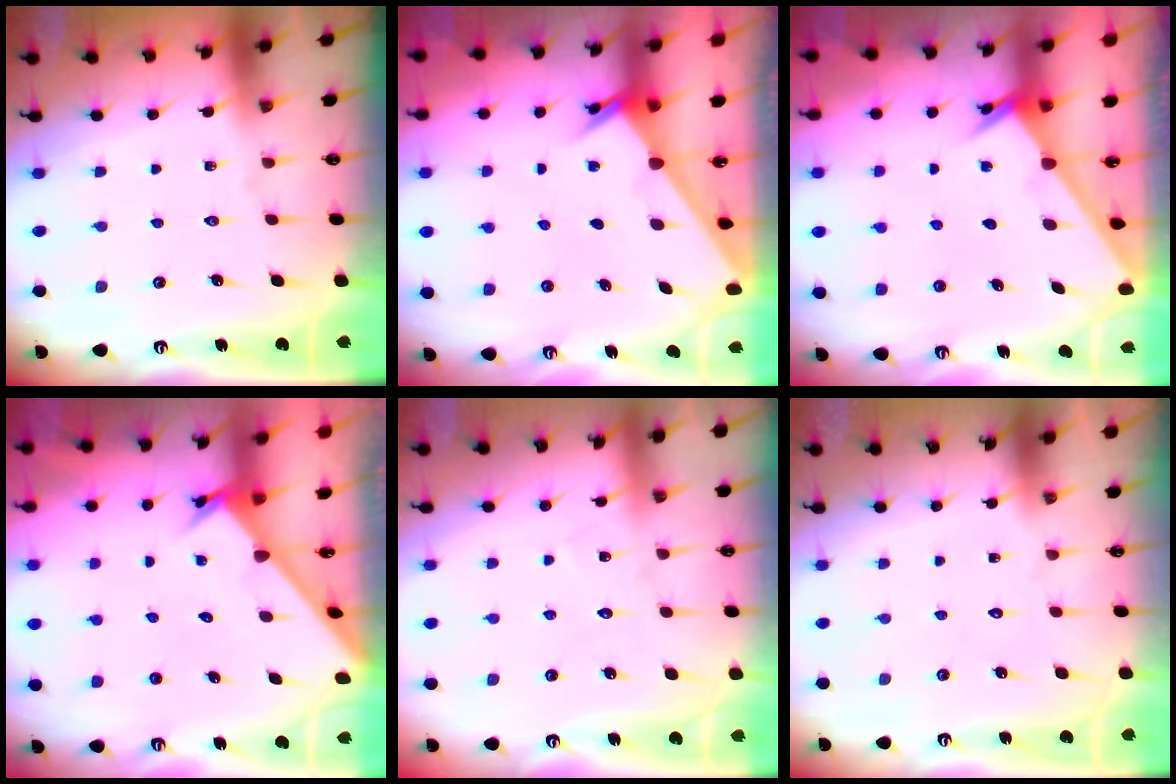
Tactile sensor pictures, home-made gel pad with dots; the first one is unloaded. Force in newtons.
{"total": 2.1, "press": 2.1, "slide": 0.3}
{"total": 2.6, "press": 2.6, "slide": 0.2}
{"total": 2.8, "press": 2.7, "slide": 0.3}
{"total": 6.2, "press": 6.2, "slide": 0.6}
{"total": 1.7, "press": 1.7, "slide": 0.1}